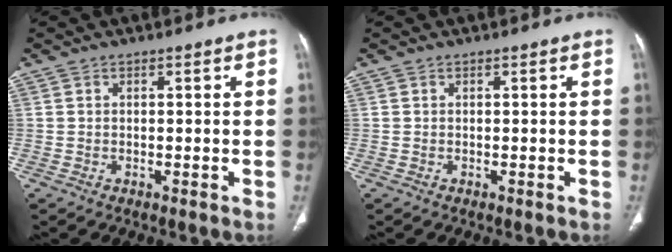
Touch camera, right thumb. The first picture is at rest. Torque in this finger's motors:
{"motor_torque": [0.09, 0.07, 0.00, 0.00, 0.01]}